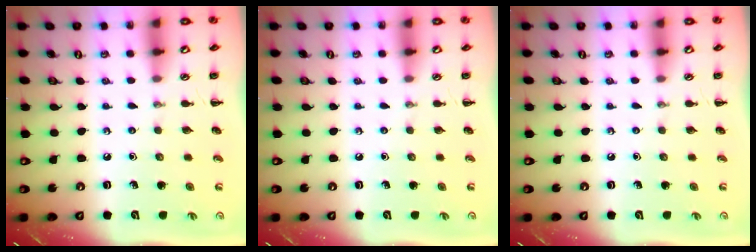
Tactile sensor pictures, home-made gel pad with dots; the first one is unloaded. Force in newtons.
{"total": 0.0}
{"total": 0.0}